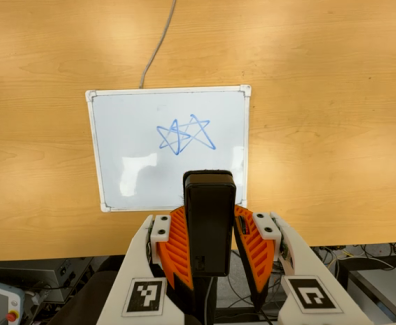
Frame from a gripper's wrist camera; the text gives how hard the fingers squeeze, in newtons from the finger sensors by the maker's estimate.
{"total": 7.7, "left": 5.9, "right": 9.5}